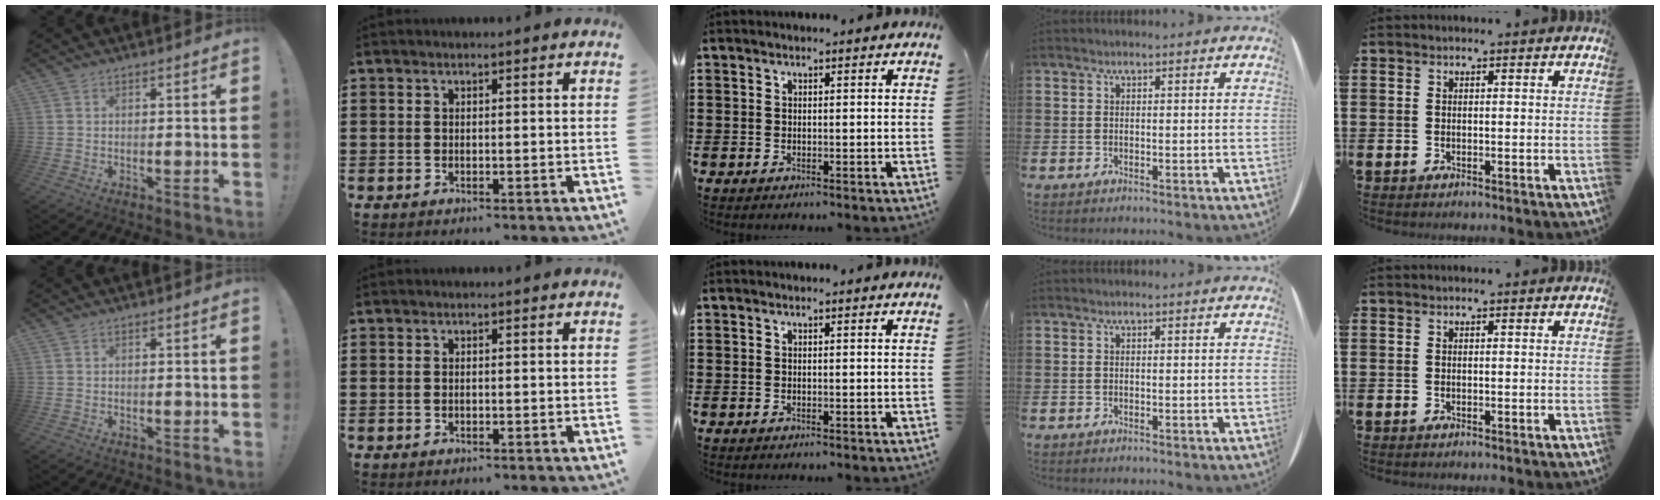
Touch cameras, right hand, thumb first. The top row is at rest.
{}